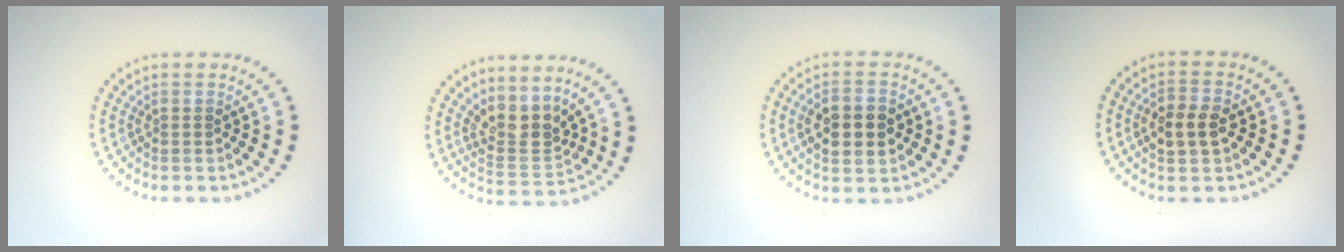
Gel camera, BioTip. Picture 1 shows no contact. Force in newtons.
{"total": 3.2, "press": 2.5, "slide": 2.1}
{"total": 4.3, "press": 4.3, "slide": 0.3}
{"total": 3.1, "press": 3.1, "slide": 0.3}